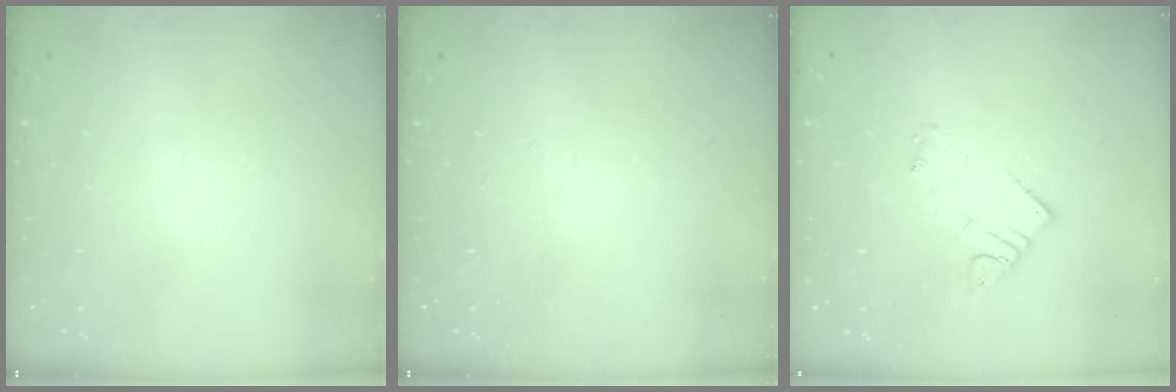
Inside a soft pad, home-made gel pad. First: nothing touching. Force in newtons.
{"total": 0.0}
{"total": 3.4, "press": 3.4, "slide": 0.6}